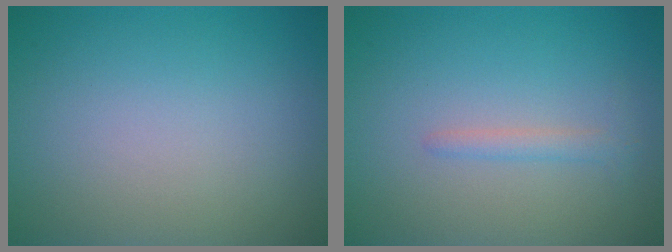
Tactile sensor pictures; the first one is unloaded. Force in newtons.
{"total": 1.3, "press": 1.3, "slide": 0.1}